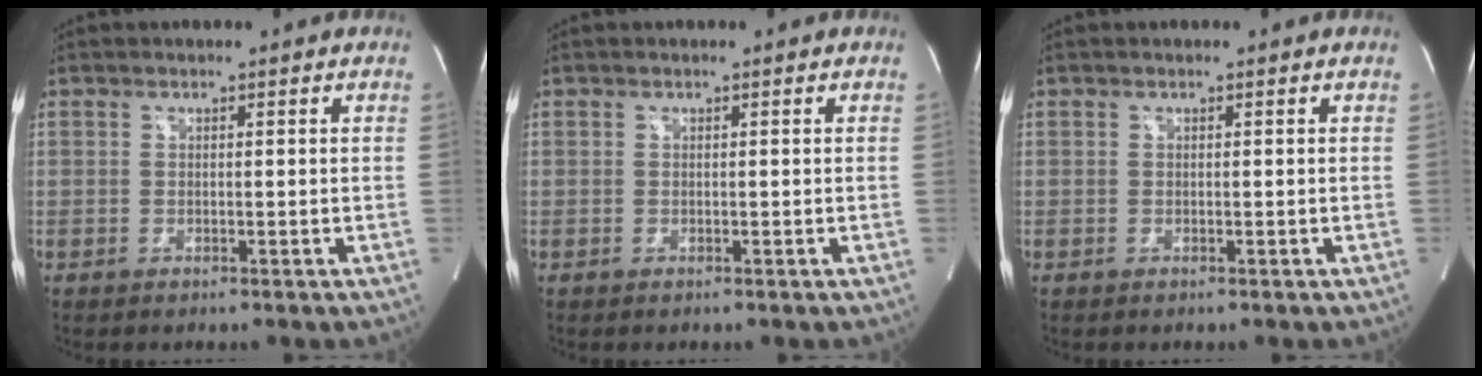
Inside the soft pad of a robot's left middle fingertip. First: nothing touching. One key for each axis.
{"total": 0.0}
{"total": 0.0}